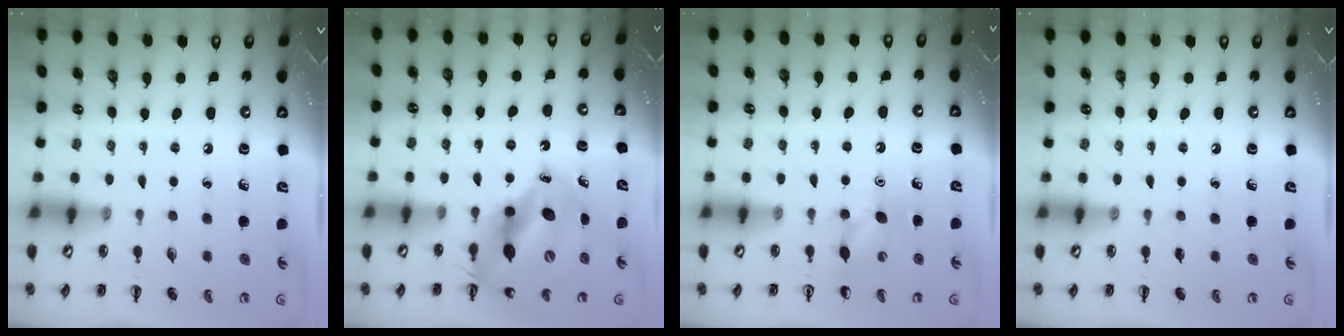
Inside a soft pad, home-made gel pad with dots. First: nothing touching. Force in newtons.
{"total": 10.4, "press": 10.1, "slide": 2.6}
{"total": 6.7, "press": 6.4, "slide": 1.7}
{"total": 0.0}